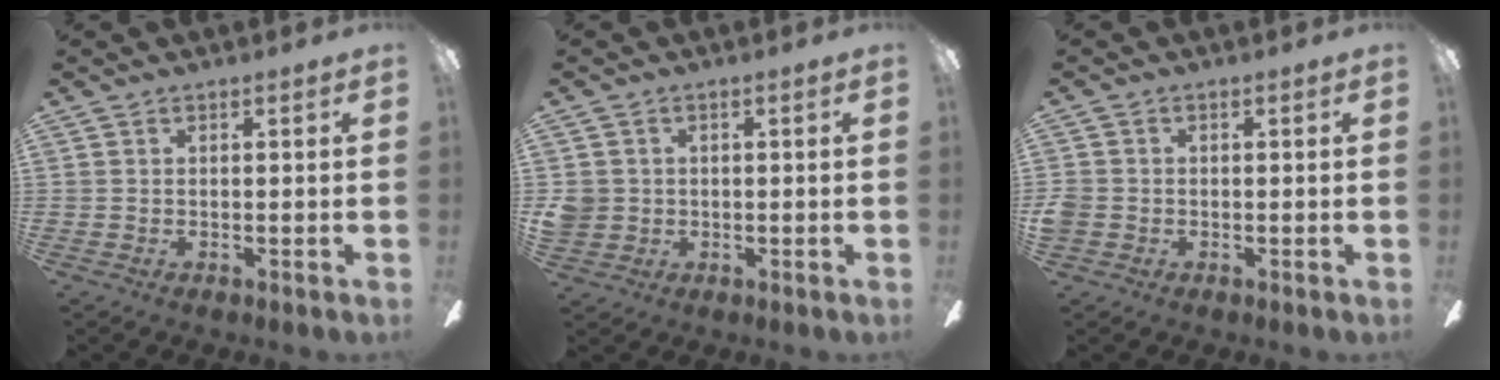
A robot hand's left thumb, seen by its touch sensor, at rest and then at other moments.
{"total": 3.8, "force": [0.2, 3.7, 0.7], "torque": [-0.018, 0.005, 0.004]}
{"total": 2.3, "force": [-0.6, 2.0, 0.7], "torque": [-0.011, 0.005, -0.011]}